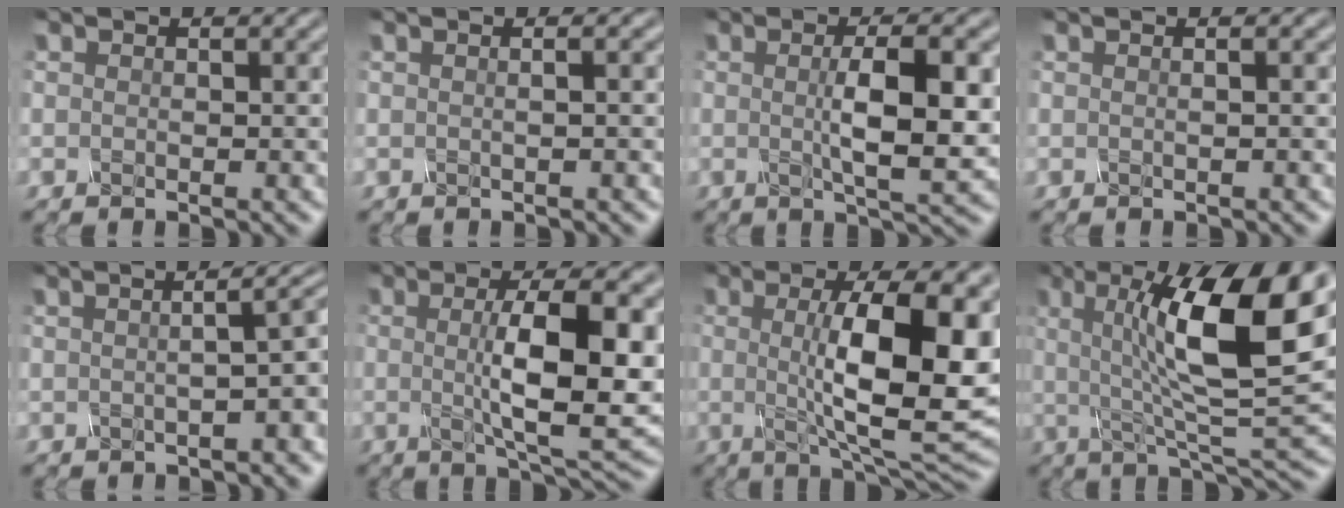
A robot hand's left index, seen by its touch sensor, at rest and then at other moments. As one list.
[{"total": 2.5, "force": [0.6, 1.3, 2.1], "torque": [-0.008, 0.008, -0.021]}, {"total": 6.8, "force": [0.2, 1.6, 6.6], "torque": [-0.101, 0.002, 0.004]}, {"total": 1.2, "force": [0.3, 0.5, 1.0], "torque": [-0.009, -0.002, -0.009]}, {"total": 7.9, "force": [0.5, 3.6, 7.1], "torque": [-0.024, 0.026, -0.007]}, {"total": 9.6, "force": [0.4, 2.4, 9.3], "torque": [-0.130, -0.004, 0.010]}, {"total": 12.6, "force": [0.9, 3.3, 12.1], "torque": [-0.170, -0.004, 0.016]}, {"total": 12.7, "force": [2.7, 3.0, 12.0], "torque": [-0.181, 0.006, 0.043]}]